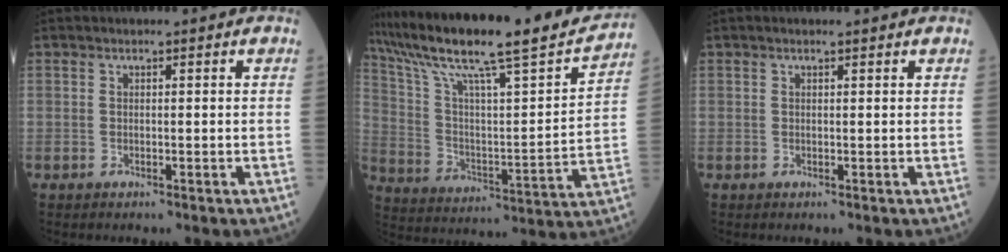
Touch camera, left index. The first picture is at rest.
{"total": 24.5, "force": [20.4, 1.5, 13.5], "torque": [-0.237, -0.018, 0.312]}
{"total": 0.0}